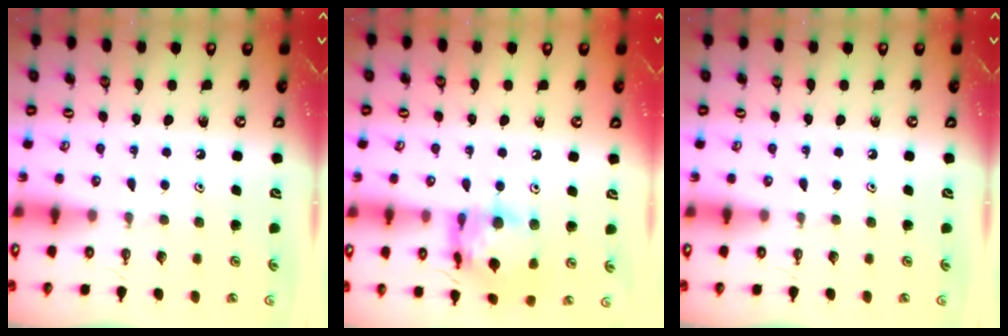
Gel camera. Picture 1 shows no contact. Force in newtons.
{"total": 14.5, "press": 14.4, "slide": 1.4}
{"total": 0.0}